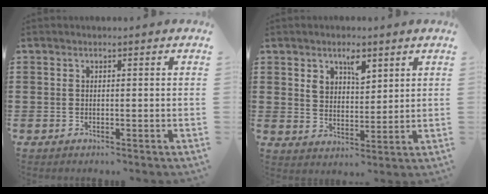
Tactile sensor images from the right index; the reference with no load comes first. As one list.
[{"total": 4.4, "force": [2.8, 2.3, 2.5], "torque": [-0.042, 0.002, 0.047]}]